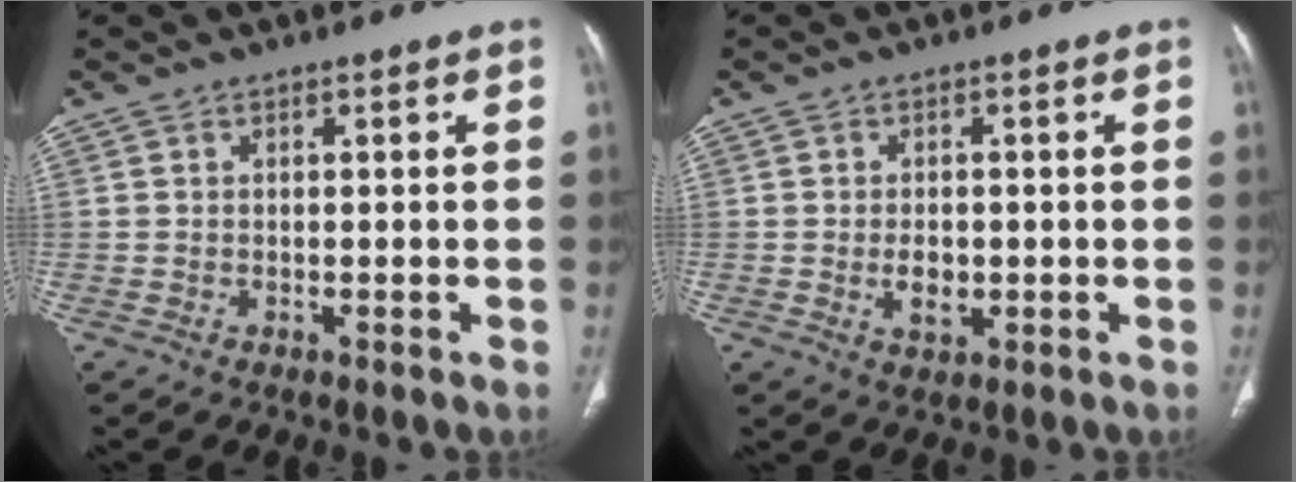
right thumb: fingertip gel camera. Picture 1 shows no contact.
{"total": 3.8, "force": [-0.5, 2.4, 2.9], "torque": [-0.042, -0.002, -0.005]}